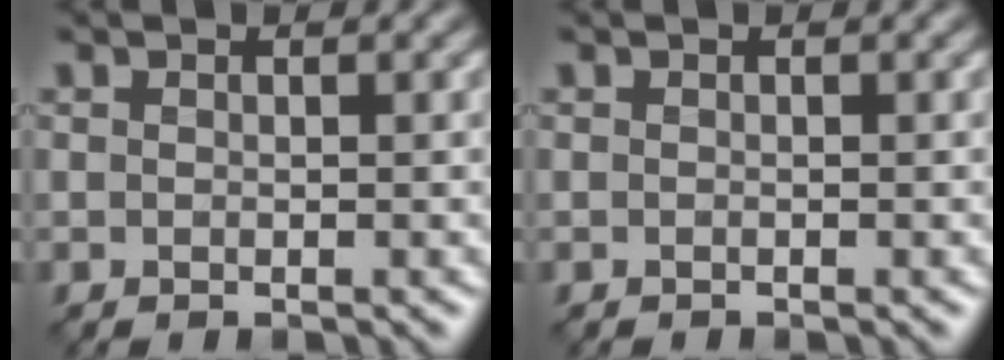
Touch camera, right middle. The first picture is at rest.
{"total": 0.0}